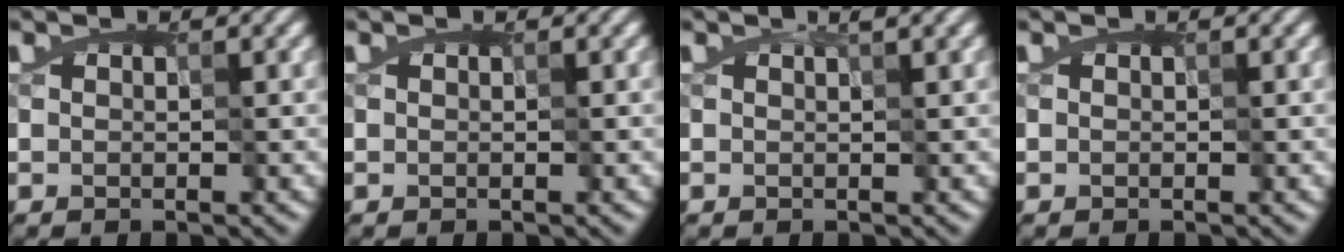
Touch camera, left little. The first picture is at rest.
{"total": 0.0}
{"total": 1.1, "force": [0.8, -0.1, 0.8], "torque": [-0.014, 0.010, 0.002]}
{"total": 0.0}